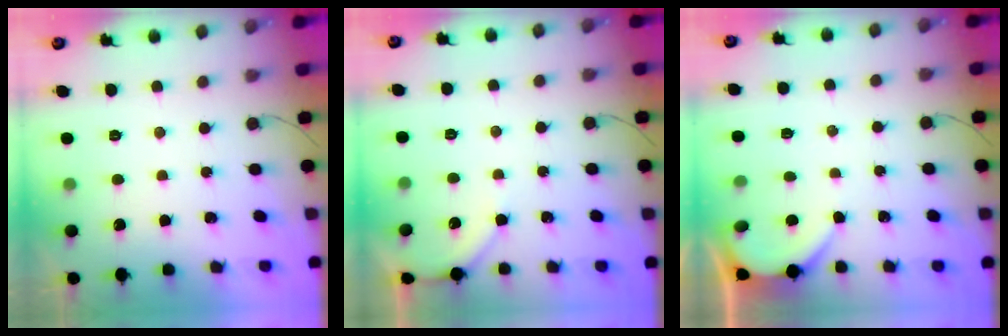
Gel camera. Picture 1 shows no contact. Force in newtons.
{"total": 3.6, "press": 3.5, "slide": 0.6}
{"total": 1.8, "press": 1.8, "slide": 0.3}